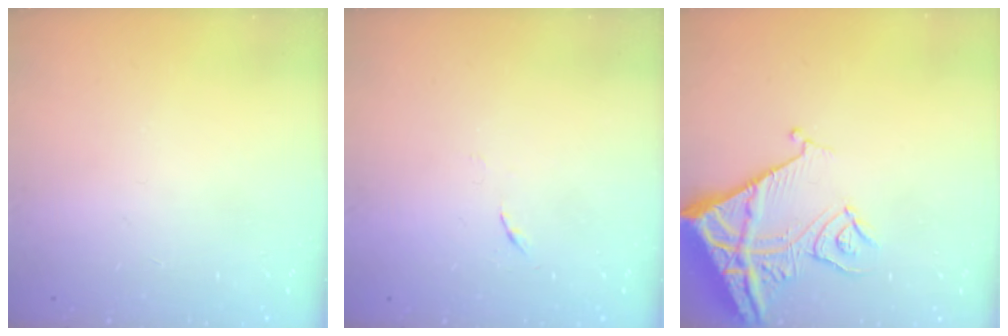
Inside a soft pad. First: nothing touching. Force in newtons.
{"total": 3.5, "press": 3.4, "slide": 0.6}
{"total": 13.5, "press": 13.5, "slide": 1.4}